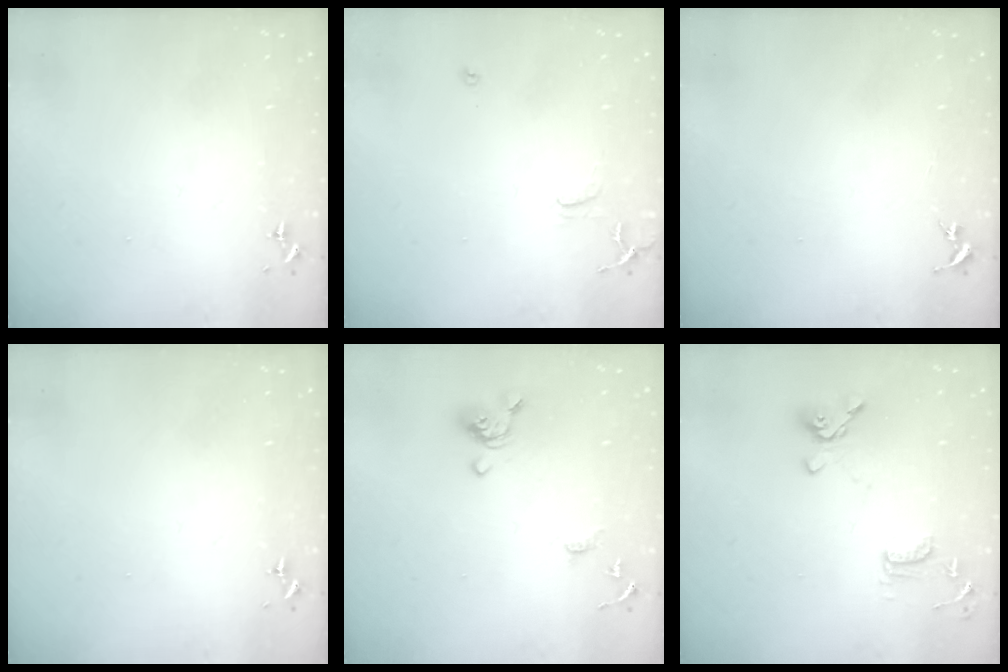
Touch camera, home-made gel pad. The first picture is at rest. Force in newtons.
{"total": 7.2, "press": 7.2, "slide": 0.8}
{"total": 0.0}
{"total": 0.0}
{"total": 11.3, "press": 11.2, "slide": 1.3}
{"total": 11.2, "press": 11.0, "slide": 2.0}